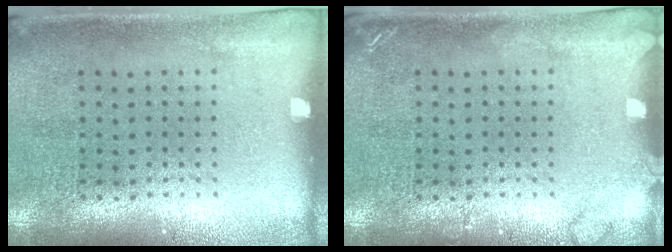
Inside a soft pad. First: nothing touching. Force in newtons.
{"total": 1.2, "press": 1.1, "slide": 0.2}